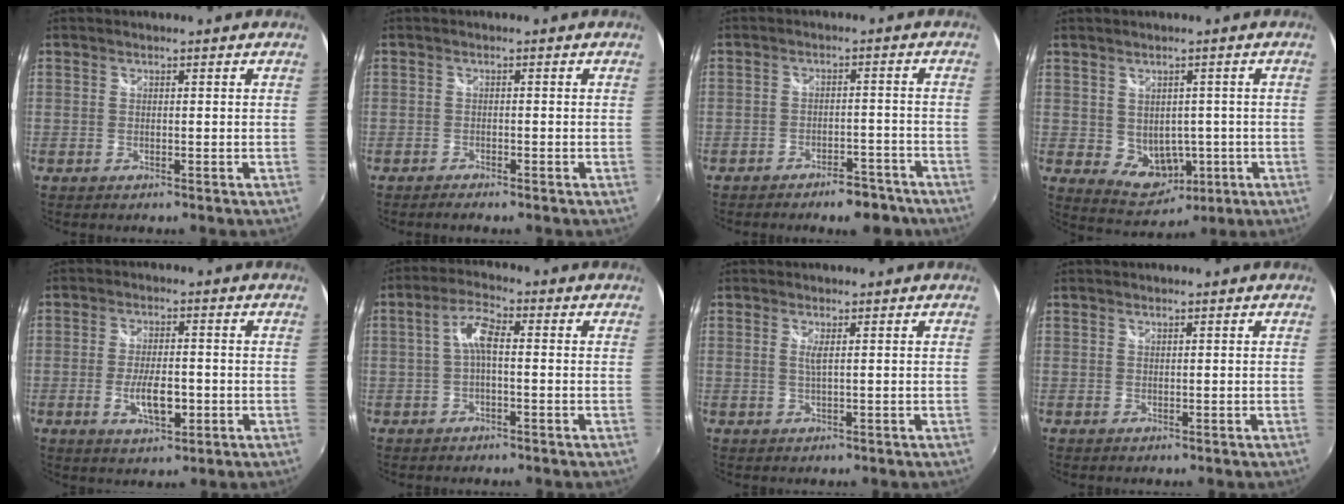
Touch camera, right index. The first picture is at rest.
{"total": 1.7, "force": [-1.5, 0.3, 0.7], "torque": [-0.022, -0.006, -0.030]}
{"total": 7.5, "force": [-6.0, 3.0, 3.2], "torque": [-0.059, 0.012, -0.070]}
{"total": 7.0, "force": [-0.9, 5.9, 3.8], "torque": [-0.073, -0.008, 0.008]}
{"total": 6.8, "force": [-1.8, 2.7, 6.0], "torque": [-0.119, -0.009, -0.029]}
{"total": 4.8, "force": [-0.2, 1.5, 4.6], "torque": [-0.095, 0.016, -0.005]}
{"total": 1.4, "force": [0.4, -0.2, 1.4], "torque": [-0.027, -0.004, 0.006]}
{"total": 0.0}